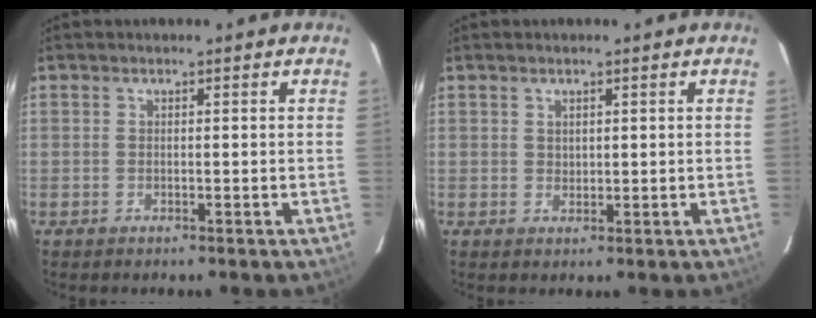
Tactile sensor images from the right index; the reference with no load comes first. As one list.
[{"total": 1.3, "force": [0.8, 0.9, 0.4], "torque": [-0.002, 0.004, 0.015]}]